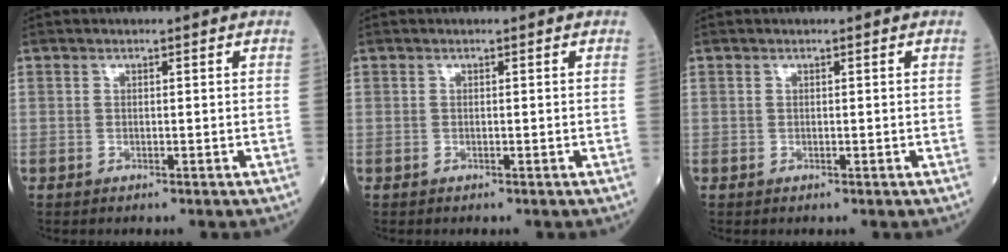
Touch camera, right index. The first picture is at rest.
{"total": 0.0}
{"total": 0.0}